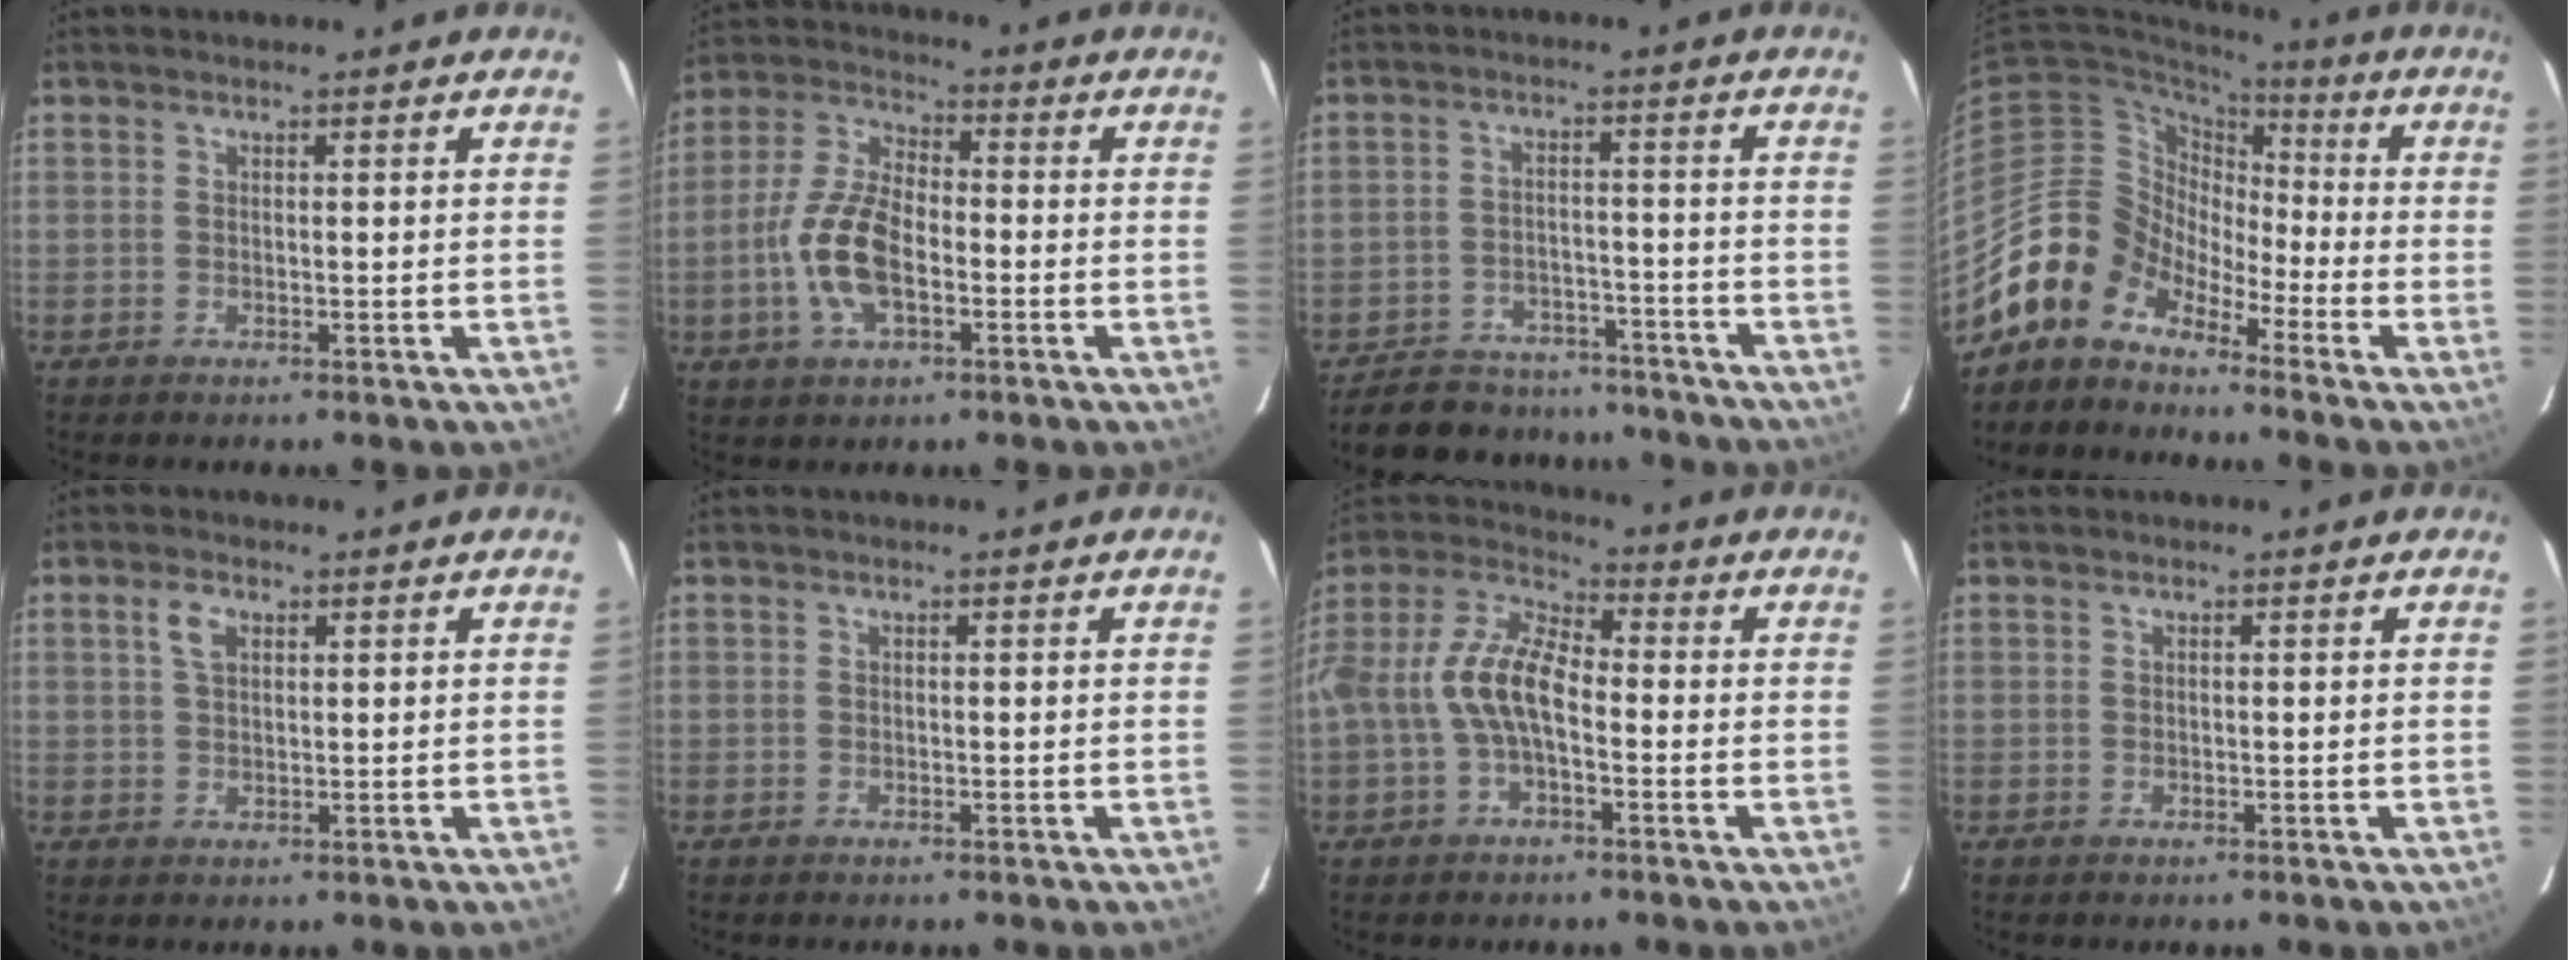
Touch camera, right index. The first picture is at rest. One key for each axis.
{"total": 12.0, "fx": -3.2, "fy": 5.8, "fz": 10.0, "tx": -0.216, "ty": 0.007, "tz": -0.063}
{"total": 16.6, "fx": -14.3, "fy": 7.0, "fz": 4.7, "tx": -0.122, "ty": 0.026, "tz": -0.193}
{"total": 10.3, "fx": -7.9, "fy": 6.5, "fz": 0.8, "tx": -0.019, "ty": 0.038, "tz": -0.167}
{"total": 3.0, "fx": 1.3, "fy": 1.8, "fz": 2.1, "tx": -0.040, "ty": 0.008, "tz": 0.024}
{"total": 0.0}
{"total": 11.4, "fx": -2.3, "fy": 5.1, "fz": 9.9, "tx": -0.211, "ty": 0.016, "tz": -0.046}
{"total": 0.0}